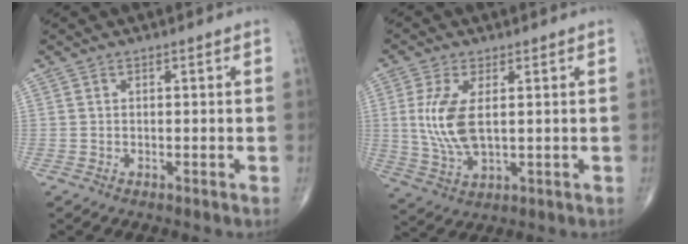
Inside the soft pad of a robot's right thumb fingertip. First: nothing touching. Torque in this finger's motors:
{"motor_torque": [0.03, 0.33, 0.56, 0.69, 0.03]}